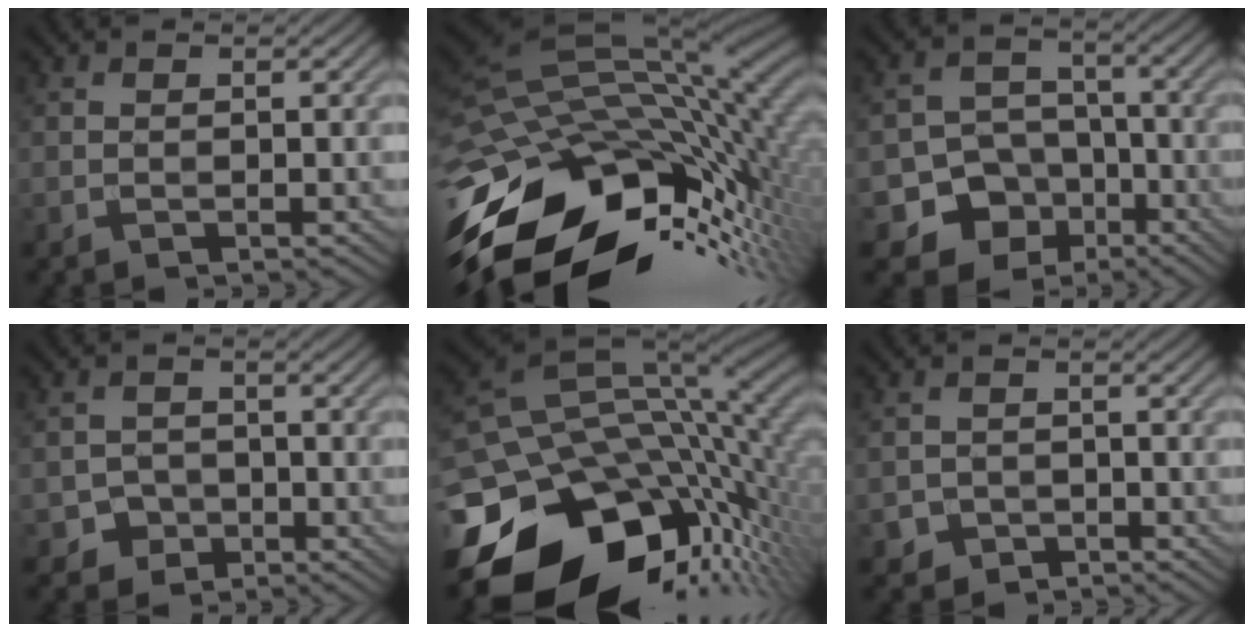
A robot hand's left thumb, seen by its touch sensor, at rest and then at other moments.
{"total": 17.7, "force": [-7.7, 9.1, 13.1], "torque": [-0.289, -0.014, -0.123]}
{"total": 10.0, "force": [-4.9, 8.4, 2.3], "torque": [-0.046, -0.017, -0.115]}
{"total": 2.5, "force": [-1.4, 2.1, 0.1], "torque": [0.005, 0.001, -0.026]}
{"total": 18.9, "force": [-7.3, 12.1, 12.5], "torque": [-0.268, -0.040, -0.107]}
{"total": 1.8, "force": [-1.3, 1.2, -0.2], "torque": [0.007, -0.002, -0.026]}